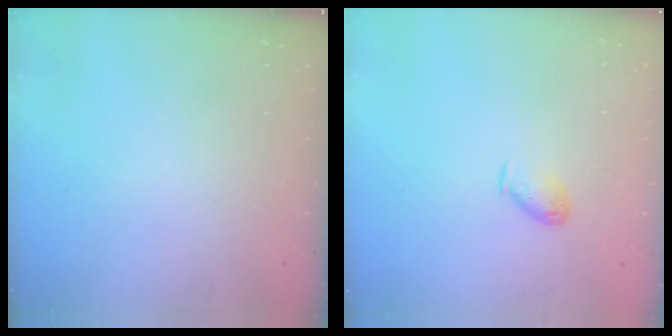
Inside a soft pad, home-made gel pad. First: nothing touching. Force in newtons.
{"total": 6.2, "press": 6.1, "slide": 0.5}